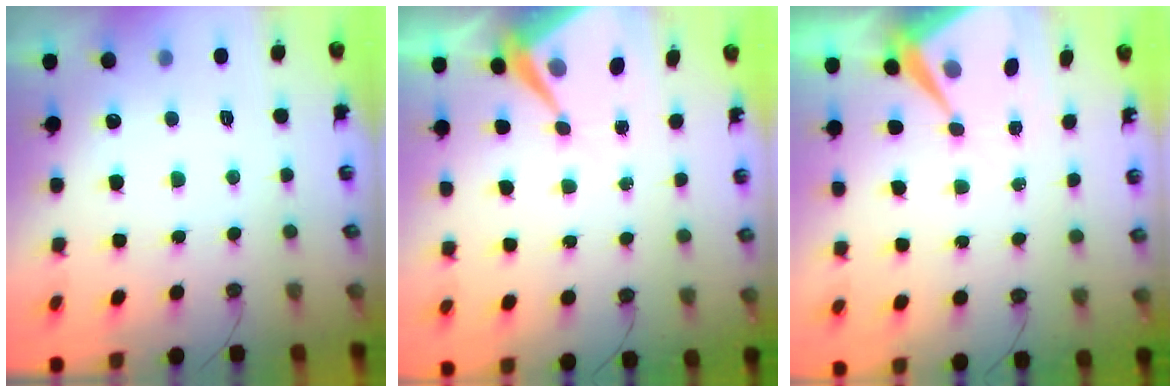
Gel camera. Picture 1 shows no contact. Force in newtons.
{"total": 7.0, "press": 7.0, "slide": 0.3}
{"total": 9.1, "press": 9.0, "slide": 1.0}